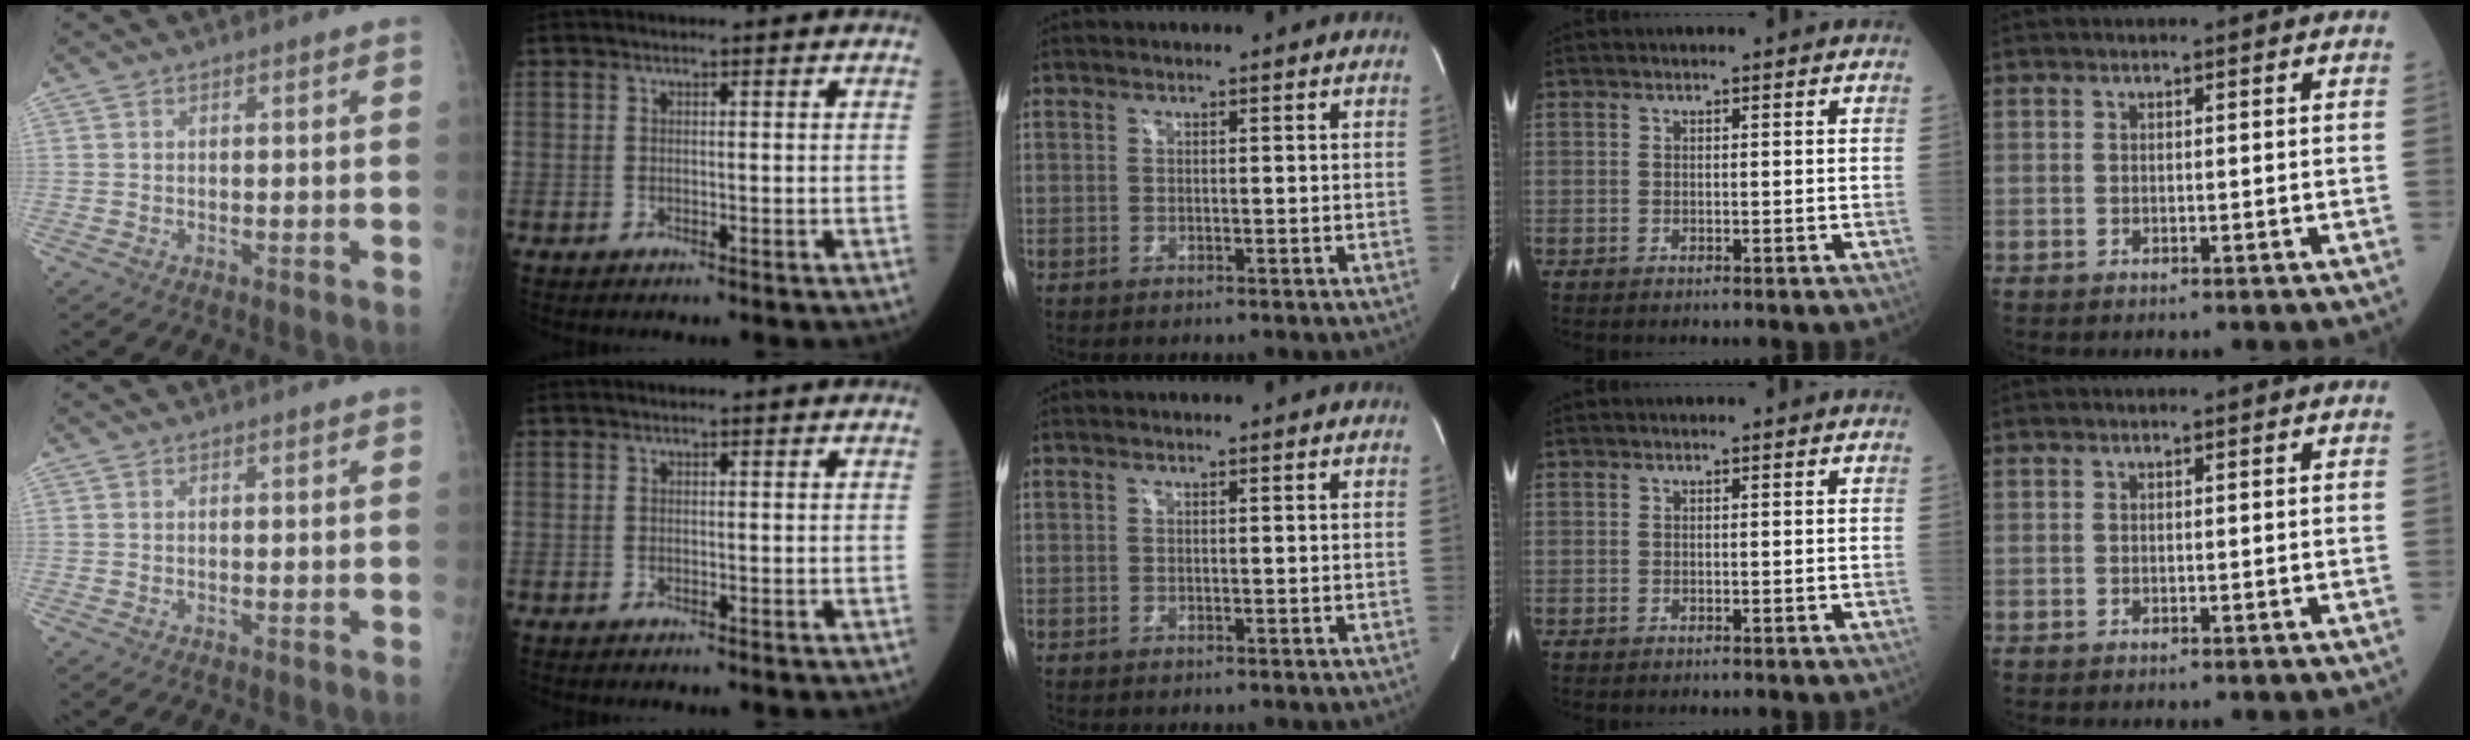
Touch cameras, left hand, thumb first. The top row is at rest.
{}